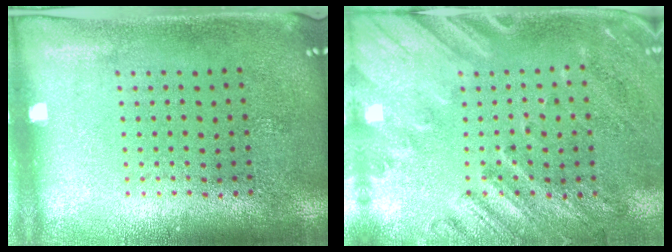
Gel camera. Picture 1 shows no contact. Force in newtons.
{"total": 2.4, "press": 1.9, "slide": 1.5}